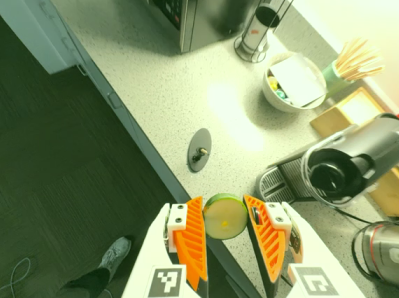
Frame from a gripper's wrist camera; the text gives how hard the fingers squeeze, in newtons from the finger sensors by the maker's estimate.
{"total": 11.0, "left": 11.3, "right": 10.6}